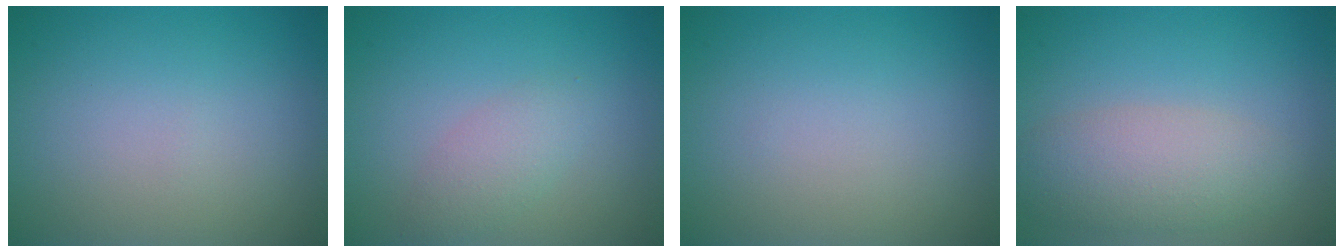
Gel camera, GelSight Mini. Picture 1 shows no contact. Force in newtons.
{"total": 2.0, "press": 2.0, "slide": 0.1}
{"total": 0.0}
{"total": 4.3, "press": 4.3, "slide": 0.2}